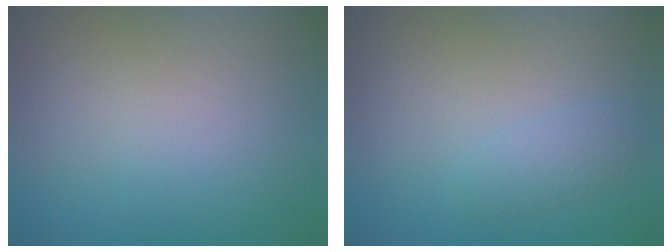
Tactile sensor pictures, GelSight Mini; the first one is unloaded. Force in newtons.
{"total": 1.3, "press": 1.3, "slide": 0.1}